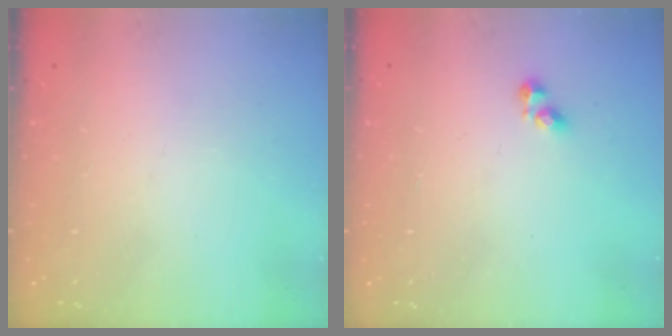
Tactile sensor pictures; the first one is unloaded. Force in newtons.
{"total": 2.8, "press": 2.8, "slide": 0.3}